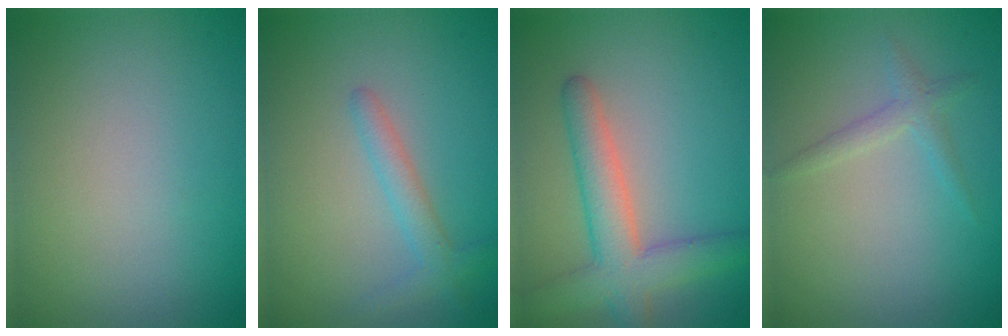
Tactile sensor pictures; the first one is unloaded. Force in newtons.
{"total": 2.1, "press": 2.1, "slide": 0.0}
{"total": 4.9, "press": 4.9, "slide": 0.3}
{"total": 1.4, "press": 1.4, "slide": 0.0}